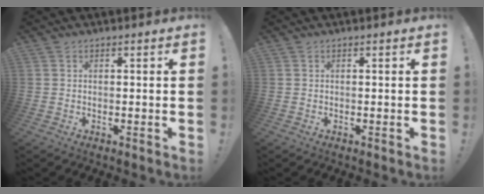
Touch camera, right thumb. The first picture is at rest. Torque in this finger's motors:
{"motor_torque": [0.00, 0.00, 0.00, 0.00, 0.06]}